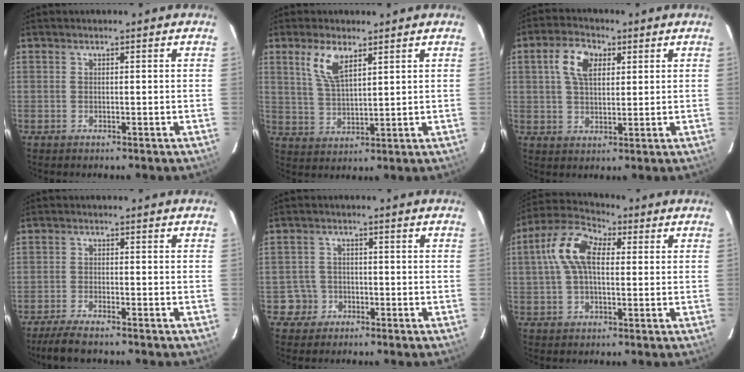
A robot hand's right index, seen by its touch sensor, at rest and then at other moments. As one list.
[{"total": 6.8, "force": [3.8, 2.5, 5.1], "torque": [-0.102, 0.003, 0.081]}, {"total": 6.9, "force": [2.4, 4.0, 5.2], "torque": [-0.097, 0.018, 0.043]}, {"total": 5.5, "force": [-4.7, 0.7, 2.7], "torque": [-0.071, -0.016, -0.087]}, {"total": 4.1, "force": [-1.8, 3.6, -0.5], "torque": [0.009, 0.020, -0.032]}, {"total": 10.7, "force": [1.7, 6.0, 8.7], "torque": [-0.180, 0.029, 0.025]}]